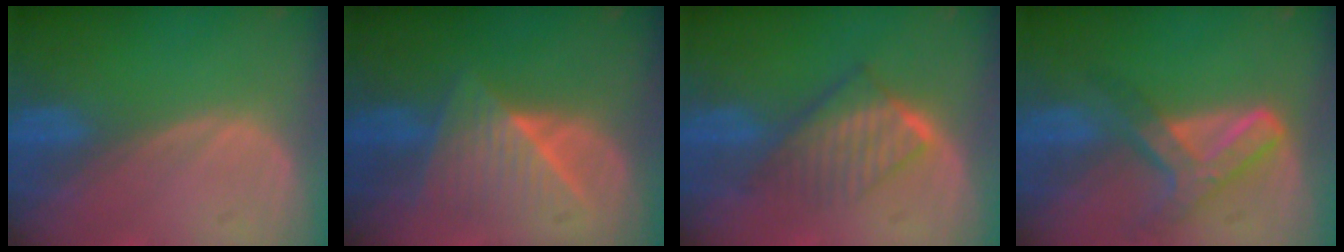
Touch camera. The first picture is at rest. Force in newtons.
{"total": 6.5, "press": 6.4, "slide": 1.0}
{"total": 6.4, "press": 5.7, "slide": 2.9}
{"total": 7.2, "press": 6.2, "slide": 3.8}